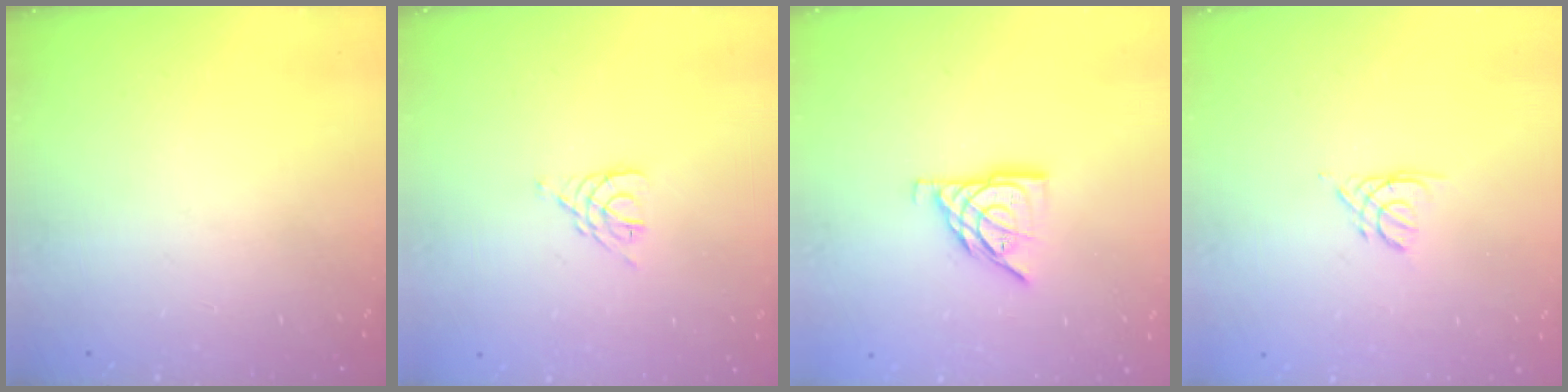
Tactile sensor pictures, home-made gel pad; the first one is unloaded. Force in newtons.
{"total": 3.1, "press": 3.0, "slide": 0.5}
{"total": 9.5, "press": 9.4, "slide": 1.0}
{"total": 2.2, "press": 2.2, "slide": 0.4}